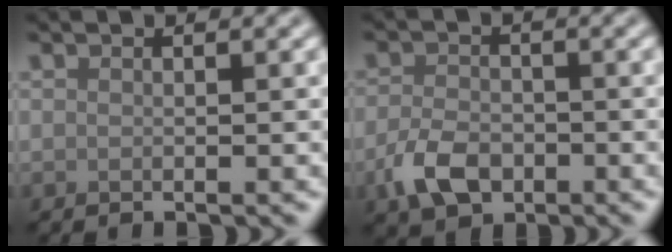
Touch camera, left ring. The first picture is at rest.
{"total": 4.0, "force": [-1.8, 2.6, 2.4], "torque": [-0.054, -0.004, -0.039]}